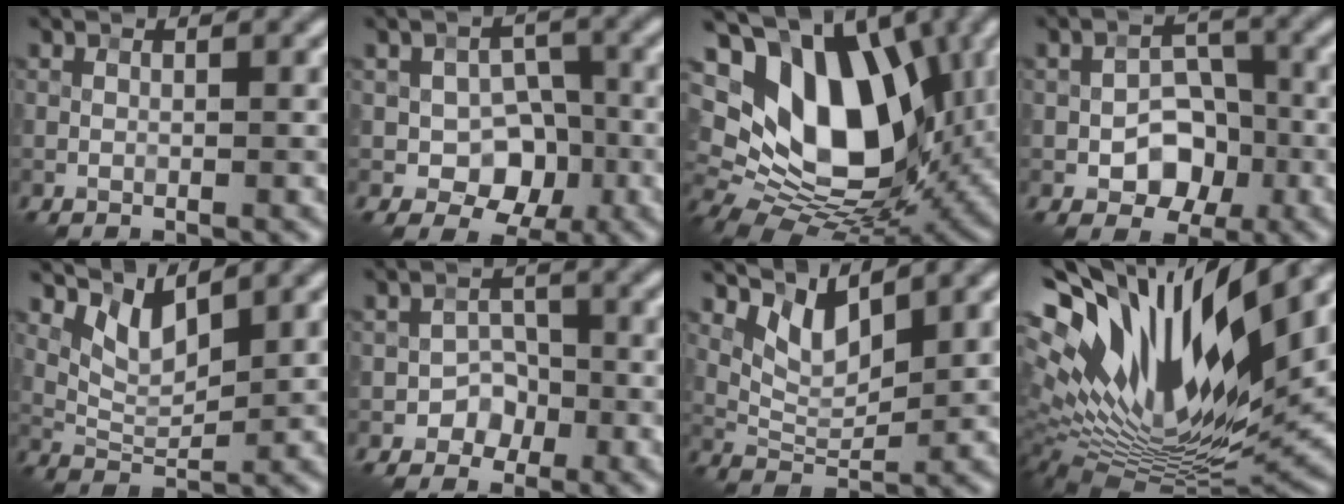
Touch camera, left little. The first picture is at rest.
{"total": 5.5, "force": [-1.4, 4.1, 3.4], "torque": [-0.039, -0.002, -0.027]}
{"total": 14.9, "force": [3.6, 9.5, 10.9], "torque": [-0.173, 0.004, 0.063]}
{"total": 4.8, "force": [-1.6, 3.5, 3.0], "torque": [-0.032, 0.001, -0.027]}
{"total": 3.6, "force": [2.3, 1.4, 2.3], "torque": [-0.050, -0.009, 0.048]}
{"total": 2.6, "force": [-1.3, 2.2, 0.7], "torque": [0.003, 0.011, -0.025]}
{"total": 4.0, "force": [2.5, 1.7, 2.6], "torque": [-0.057, -0.009, 0.049]}
{"total": 17.7, "force": [7.5, 7.4, 14.3], "torque": [-0.289, 0.003, 0.130]}